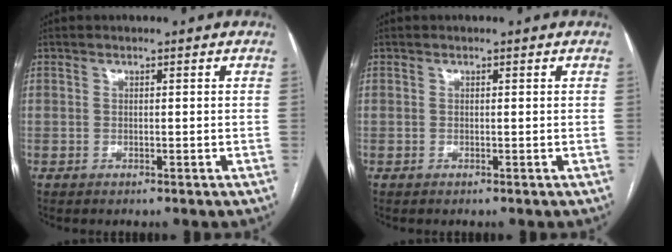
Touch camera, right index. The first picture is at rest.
{"total": 0.0}